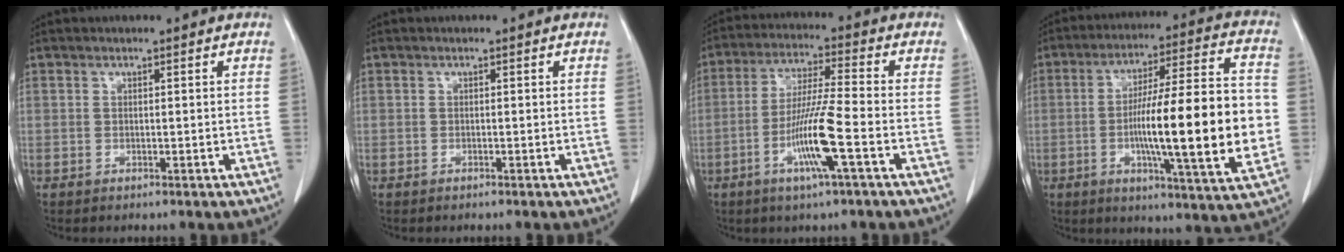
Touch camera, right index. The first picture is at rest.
{"total": 0.0}
{"total": 10.1, "force": [-3.6, -0.4, 9.4], "torque": [-0.185, -0.009, -0.070]}
{"total": 20.9, "force": [-2.6, 1.5, 20.7], "torque": [-0.304, 0.010, -0.039]}